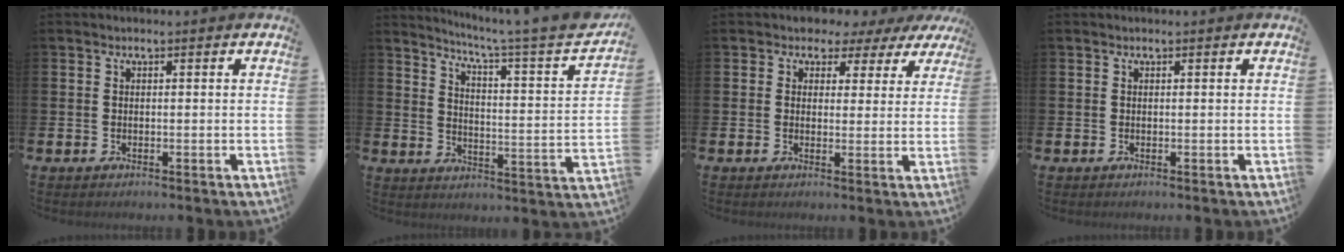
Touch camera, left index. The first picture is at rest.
{"total": 5.0, "force": [3.8, -0.9, 3.2], "torque": [-0.057, -0.052, 0.049]}
{"total": 2.5, "force": [1.3, 2.1, 0.1], "torque": [-0.017, -0.005, 0.016]}
{"total": 0.0}